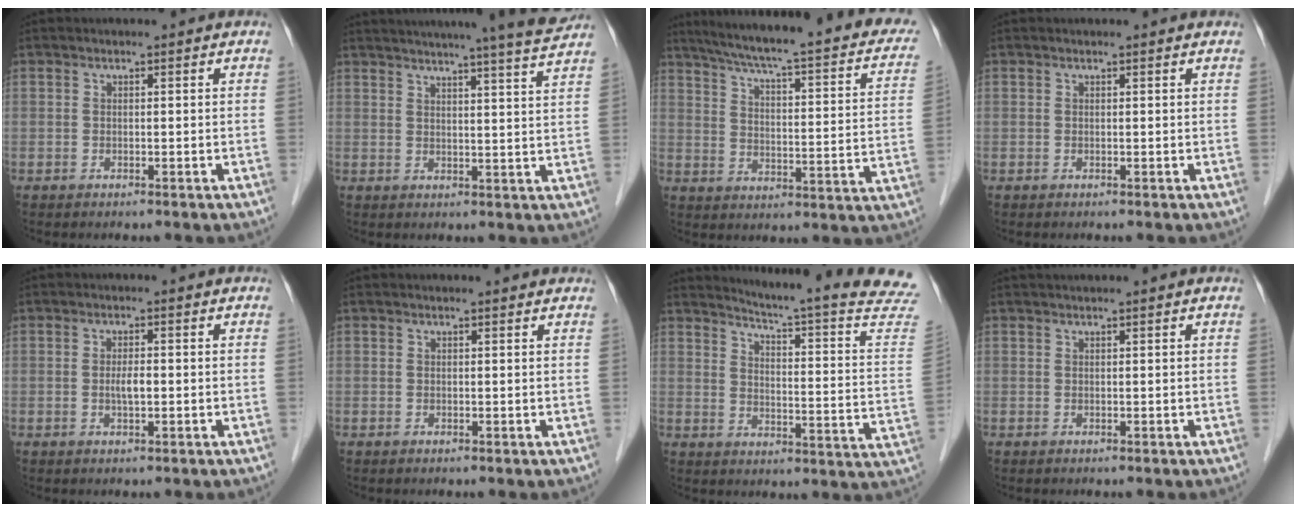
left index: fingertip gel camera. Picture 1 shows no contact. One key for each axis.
{"total": 17.5, "fx": 16.0, "fy": -1.6, "fz": 7.1, "tx": -0.115, "ty": -0.037, "tz": 0.196}
{"total": 27.0, "fx": 21.6, "fy": 4.0, "fz": 15.8, "tx": -0.229, "ty": -0.010, "tz": 0.265}
{"total": 0.8, "fx": 0.8, "fy": 0.0, "fz": 0.2, "tx": -0.009, "ty": 0.004, "tz": 0.008}
{"total": 2.0, "fx": -0.3, "fy": 0.5, "fz": 1.9, "tx": -0.038, "ty": 0.002, "tz": -0.005}
{"total": 1.8, "fx": 1.8, "fy": 0.2, "fz": 0.2, "tx": -0.013, "ty": 0.003, "tz": 0.015}
{"total": 21.5, "fx": 19.9, "fy": -0.8, "fz": 8.3, "tx": -0.120, "ty": -0.109, "tz": 0.229}
{"total": 1.4, "fx": 1.3, "fy": -0.3, "fz": 0.6, "tx": -0.009, "ty": 0.019, "tz": 0.029}